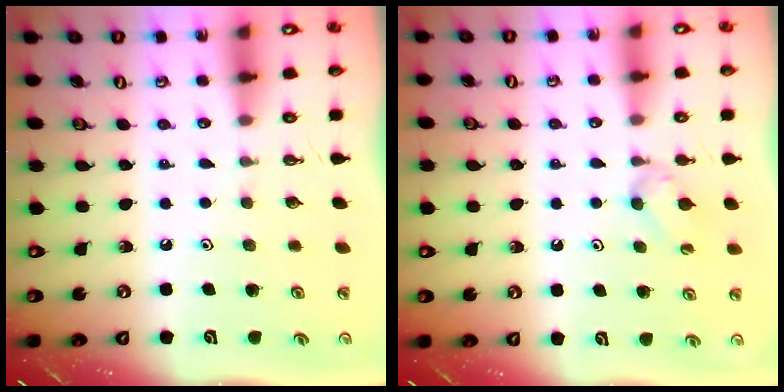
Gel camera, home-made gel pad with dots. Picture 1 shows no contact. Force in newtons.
{"total": 4.3, "press": 4.3, "slide": 0.7}